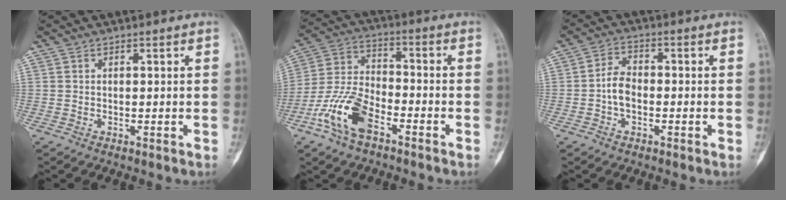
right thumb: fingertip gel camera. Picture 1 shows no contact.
{"total": 12.1, "force": [-6.2, 6.0, 8.6], "torque": [-0.182, 0.033, -0.123]}
{"total": 4.8, "force": [-1.2, 3.2, 3.4], "torque": [-0.058, 0.018, -0.028]}